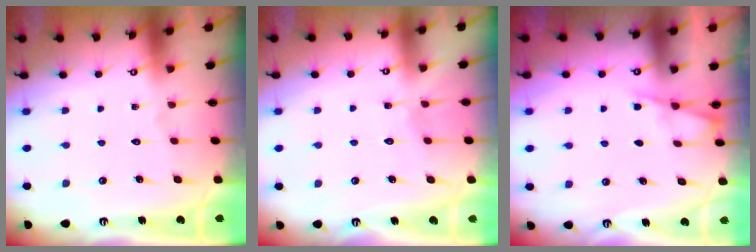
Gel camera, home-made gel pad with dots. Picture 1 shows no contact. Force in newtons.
{"total": 2.9, "press": 2.9, "slide": 0.4}
{"total": 2.2, "press": 2.1, "slide": 0.4}